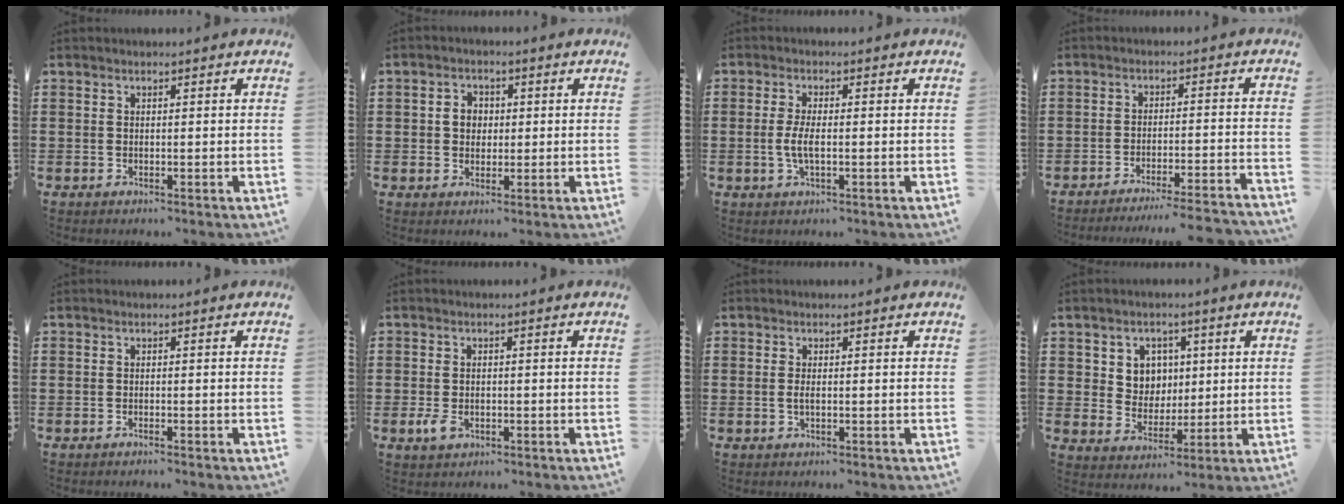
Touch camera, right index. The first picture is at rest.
{"total": 3.1, "force": [0.2, 2.7, 1.5], "torque": [-0.037, 0.012, 0.000]}
{"total": 3.6, "force": [-0.6, 1.1, 3.4], "torque": [-0.081, -0.005, -0.018]}
{"total": 4.1, "force": [-3.9, -0.7, 1.2], "torque": [-0.021, -0.011, -0.079]}
{"total": 0.7, "force": [-0.6, -0.2, 0.1], "torque": [-0.004, -0.004, -0.013]}
{"total": 2.4, "force": [-0.9, 1.5, 1.6], "torque": [-0.046, -0.005, -0.020]}
{"total": 1.1, "force": [-0.1, 0.3, 1.0], "torque": [-0.020, 0.001, -0.002]}
{"total": 5.3, "force": [1.7, 4.8, 1.3], "torque": [-0.042, 0.014, 0.029]}